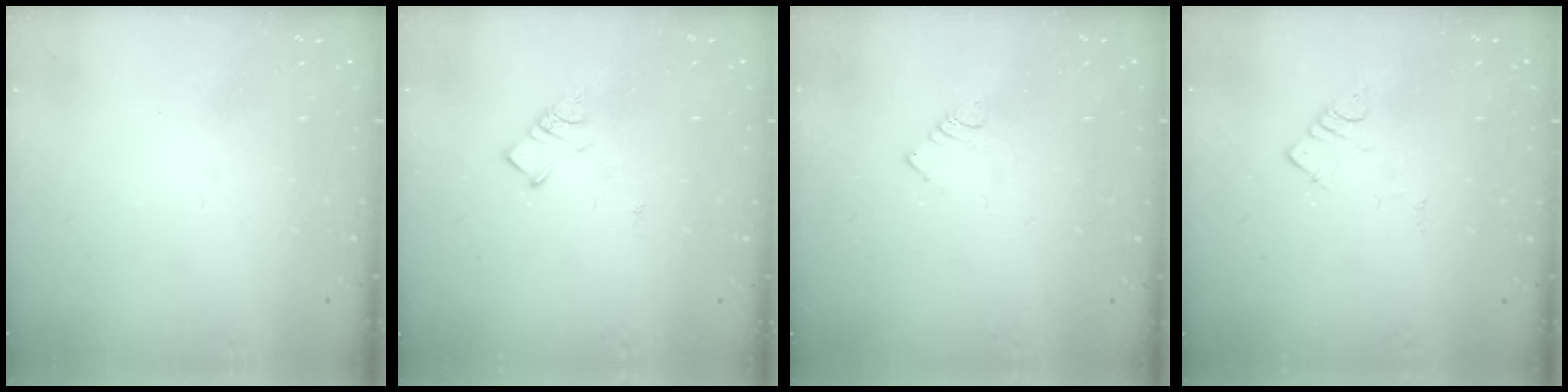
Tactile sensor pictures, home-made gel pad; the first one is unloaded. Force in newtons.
{"total": 3.7, "press": 3.7, "slide": 0.4}
{"total": 3.4, "press": 3.4, "slide": 0.5}
{"total": 3.5, "press": 3.5, "slide": 0.4}